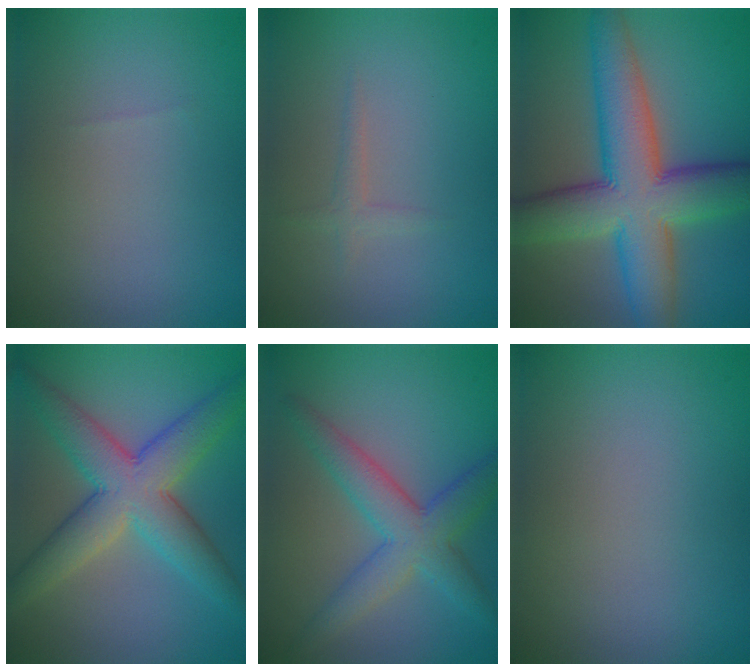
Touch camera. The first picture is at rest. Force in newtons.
{"total": 1.0, "press": 1.0, "slide": 0.1}
{"total": 11.2, "press": 11.2, "slide": 0.7}
{"total": 7.7, "press": 7.7, "slide": 0.1}
{"total": 5.2, "press": 5.2, "slide": 0.1}
{"total": 0.0}